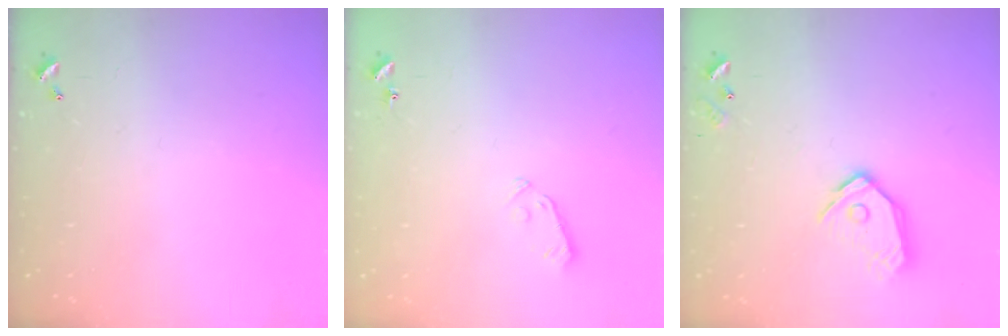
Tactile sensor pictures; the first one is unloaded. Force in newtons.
{"total": 3.7, "press": 3.6, "slide": 0.9}
{"total": 12.1, "press": 12.0, "slide": 1.5}